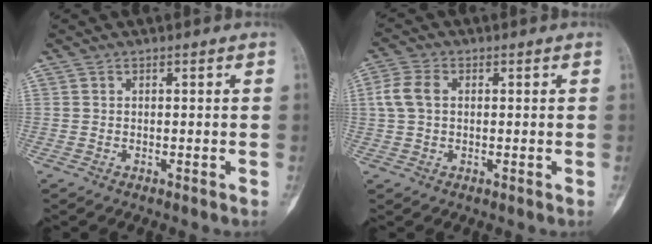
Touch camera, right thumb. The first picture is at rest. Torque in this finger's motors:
{"motor_torque": [0.01, 0.01, 0.09, -0.04, 0.01]}